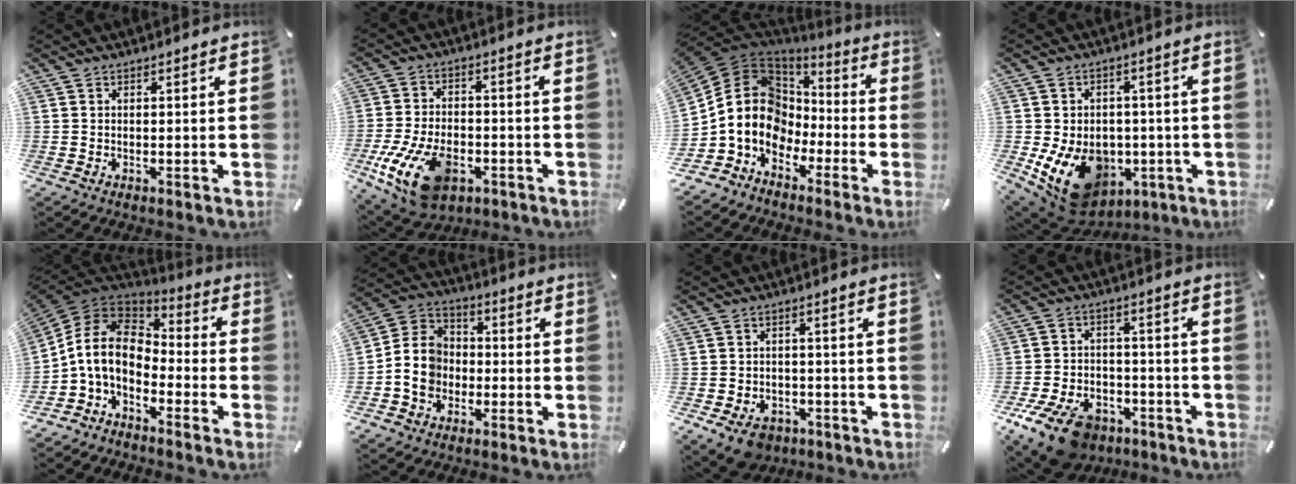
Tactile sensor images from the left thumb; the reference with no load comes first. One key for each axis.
{"total": 16.4, "fx": -6.3, "fy": 9.9, "fz": 11.4, "tx": -0.224, "ty": 0.024, "tz": -0.101}
{"total": 15.5, "fx": -2.4, "fy": 13.4, "fz": 7.4, "tx": -0.165, "ty": 0.004, "tz": -0.048}
{"total": 15.4, "fx": -5.0, "fy": 11.8, "fz": 8.6, "tx": -0.151, "ty": 0.015, "tz": -0.075}
{"total": 11.5, "fx": -3.0, "fy": 8.1, "fz": 7.5, "tx": -0.178, "ty": 0.016, "tz": -0.063}
{"total": 10.1, "fx": -2.8, "fy": 8.9, "fz": 3.9, "tx": -0.102, "ty": 0.026, "tz": -0.053}
{"total": 6.8, "fx": -4.0, "fy": 4.5, "fz": 3.1, "tx": -0.069, "ty": 0.019, "tz": -0.074}
{"total": 13.1, "fx": -8.5, "fy": 7.5, "fz": 6.6, "tx": -0.123, "ty": 0.059, "tz": -0.149}